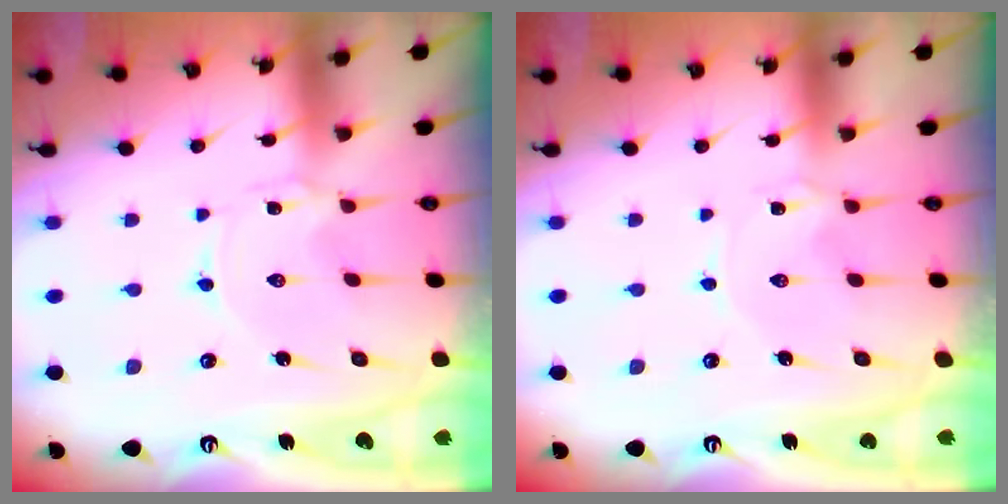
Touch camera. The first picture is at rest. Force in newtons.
{"total": 0.0}